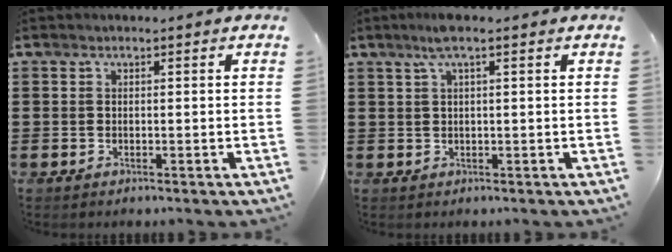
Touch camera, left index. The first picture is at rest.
{"total": 2.8, "force": [1.4, 0.1, 2.4], "torque": [-0.051, 0.002, 0.025]}